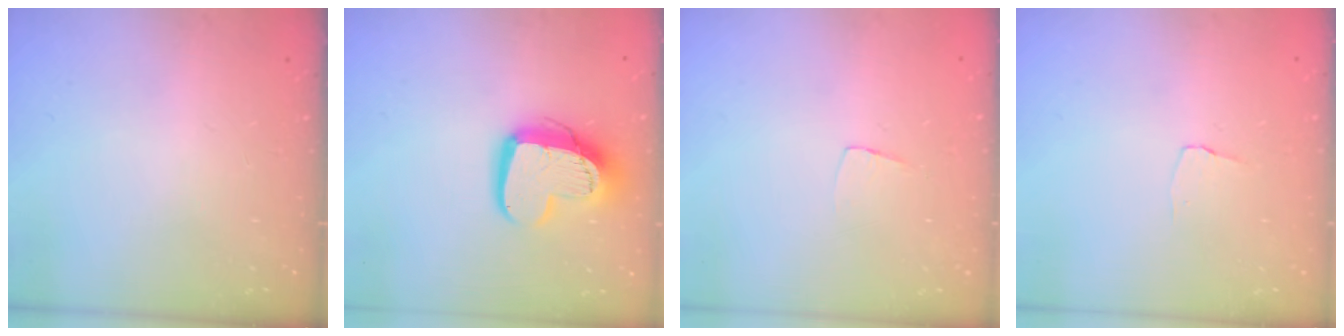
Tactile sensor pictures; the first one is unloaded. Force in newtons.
{"total": 14.6, "press": 14.6, "slide": 1.1}
{"total": 3.5, "press": 3.5, "slide": 0.2}
{"total": 2.9, "press": 2.8, "slide": 0.3}